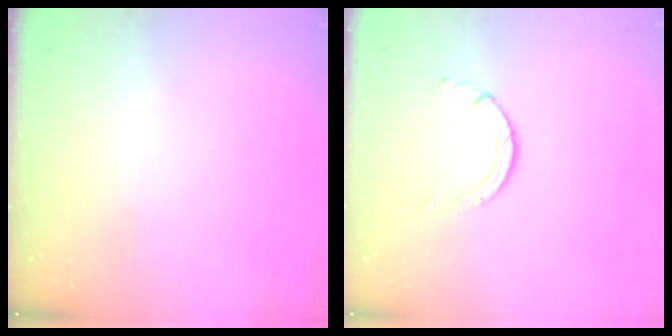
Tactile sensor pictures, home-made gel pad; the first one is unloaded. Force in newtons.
{"total": 1.7, "press": 1.7, "slide": 0.1}